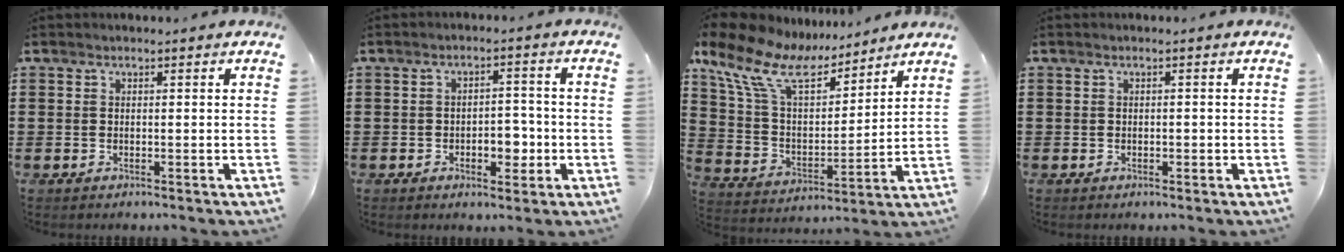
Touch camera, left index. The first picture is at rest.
{"total": 4.7, "force": [-1.5, 2.6, 3.6], "torque": [-0.050, 0.000, -0.031]}
{"total": 12.7, "force": [9.8, 4.4, 6.9], "torque": [-0.186, -0.054, 0.172]}
{"total": 0.6, "force": [-0.1, 0.3, 0.5], "torque": [-0.011, 0.001, -0.002]}